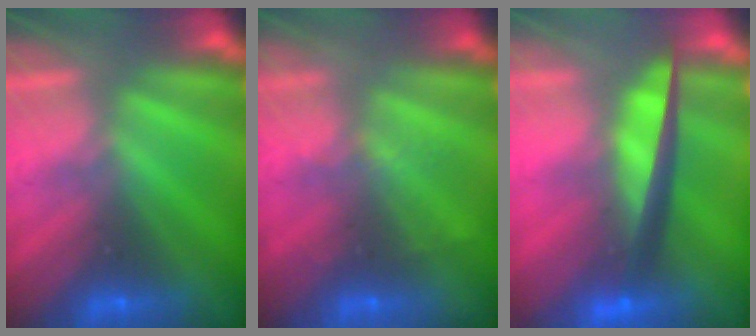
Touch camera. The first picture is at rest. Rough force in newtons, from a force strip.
{"total": 2.0}
{"total": 5.7}